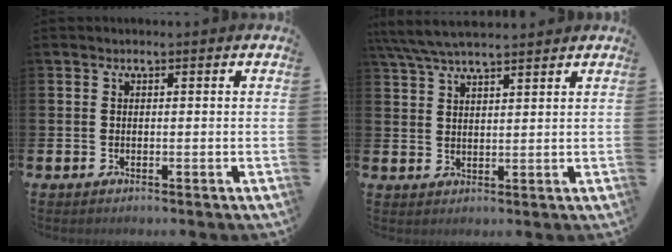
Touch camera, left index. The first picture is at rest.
{"total": 5.6, "force": [5.1, 0.8, 2.2], "torque": [-0.054, -0.016, 0.093]}